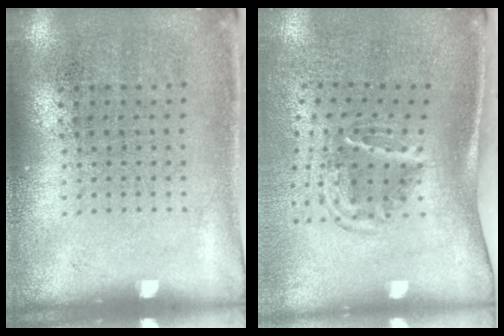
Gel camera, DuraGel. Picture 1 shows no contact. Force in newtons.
{"total": 1.7, "press": 1.1, "slide": 1.3}